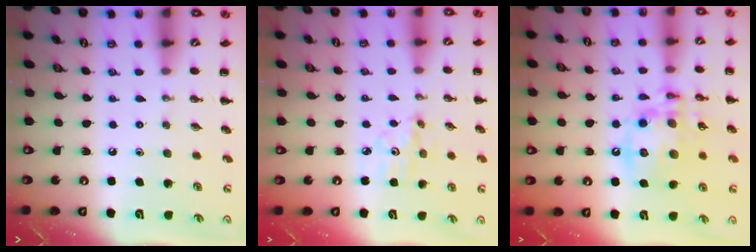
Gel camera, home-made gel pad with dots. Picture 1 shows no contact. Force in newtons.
{"total": 5.2, "press": 5.0, "slide": 1.5}
{"total": 14.9, "press": 14.6, "slide": 3.2}